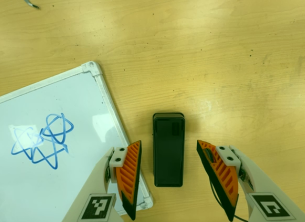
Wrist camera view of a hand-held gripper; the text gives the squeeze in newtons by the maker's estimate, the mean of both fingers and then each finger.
{"total": 0.0}